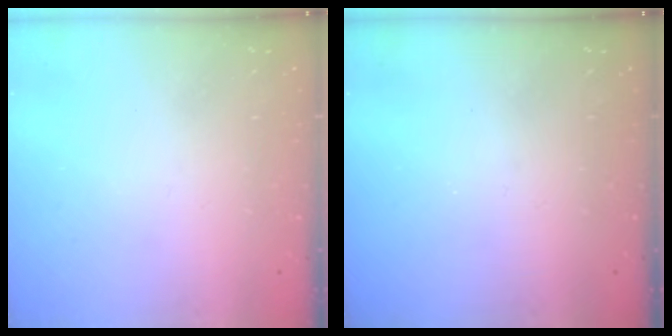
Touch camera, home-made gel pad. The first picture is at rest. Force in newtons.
{"total": 0.0}